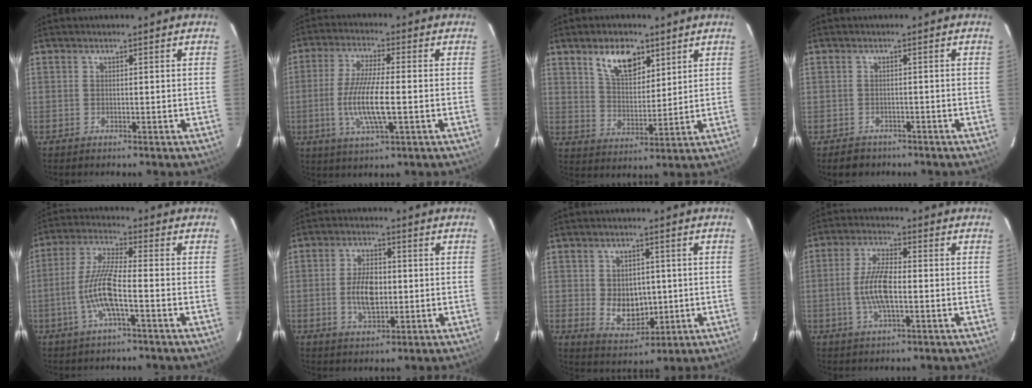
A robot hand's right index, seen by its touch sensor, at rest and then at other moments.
{"total": 10.7, "force": [-2.1, 2.0, 10.3], "torque": [-0.204, -0.012, -0.041]}
{"total": 9.4, "force": [5.5, 4.8, 5.9], "torque": [-0.098, 0.008, 0.103]}
{"total": 3.3, "force": [-2.2, 2.5, 0.4], "torque": [-0.005, 0.008, -0.031]}
{"total": 9.5, "force": [-3.1, 1.2, 8.8], "torque": [-0.189, -0.002, -0.060]}
{"total": 7.6, "force": [-0.7, 4.2, 6.4], "torque": [-0.124, 0.000, -0.010]}
{"total": 8.1, "force": [-0.4, 6.2, 5.2], "torque": [-0.101, -0.007, 0.014]}
{"total": 8.2, "force": [-1.3, 2.8, 7.6], "torque": [-0.155, 0.002, -0.027]}